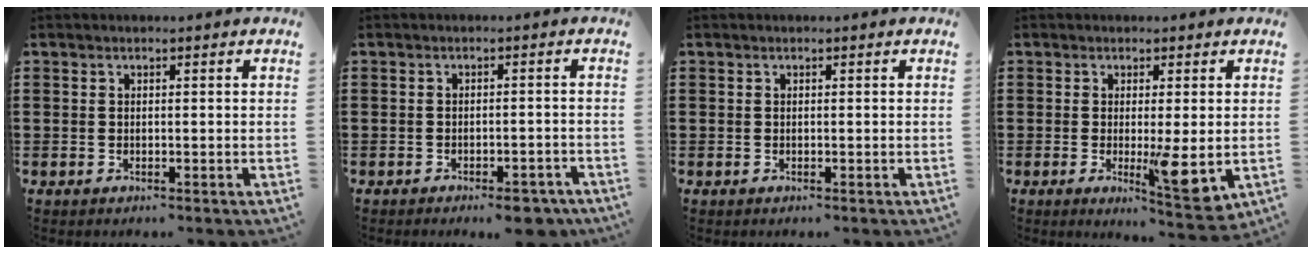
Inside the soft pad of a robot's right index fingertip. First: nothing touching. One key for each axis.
{"total": 3.0, "fx": -2.6, "fy": 0.4, "fz": 1.4, "tx": -0.022, "ty": 0.003, "tz": -0.048}
{"total": 0.0}
{"total": 6.6, "fx": -1.1, "fy": 1.2, "fz": 6.4, "tx": -0.101, "ty": -0.019, "tz": -0.013}